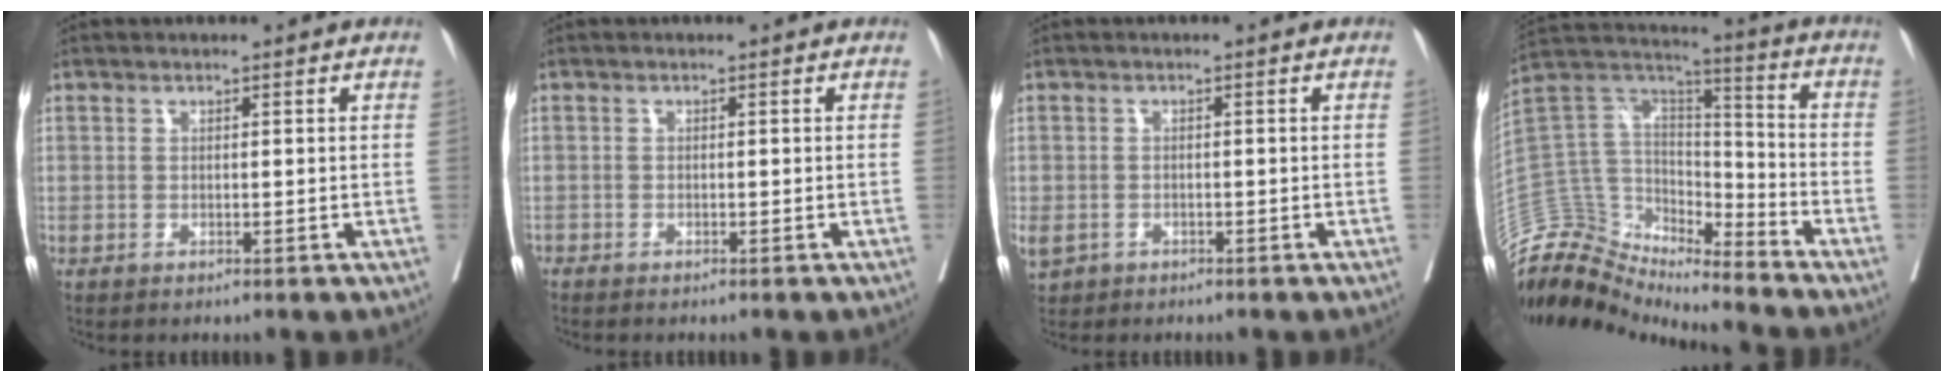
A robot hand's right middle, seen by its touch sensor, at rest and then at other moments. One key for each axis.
{"total": 0.7, "fx": -0.4, "fy": -0.2, "fz": -0.6, "tx": 0.003, "ty": 0.002, "tz": -0.013}
{"total": 3.4, "fx": -2.1, "fy": 2.4, "fz": 1.1, "tx": -0.035, "ty": 0.000, "tz": -0.035}
{"total": 15.1, "fx": -14.7, "fy": 3.6, "fz": 0.4, "tx": -0.017, "ty": 0.088, "tz": -0.271}